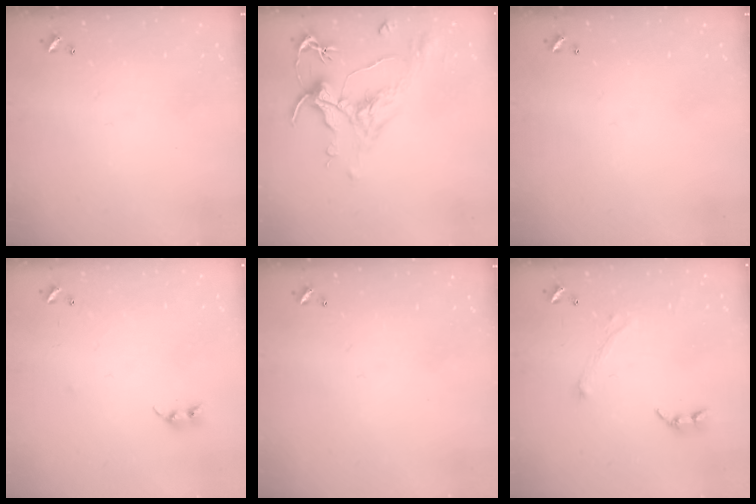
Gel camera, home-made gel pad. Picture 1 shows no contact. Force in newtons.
{"total": 1.6, "press": 0.7, "slide": 1.4}
{"total": 0.0}
{"total": 7.2, "press": 7.2, "slide": 0.6}
{"total": 0.0}
{"total": 2.4, "press": 2.2, "slide": 0.9}